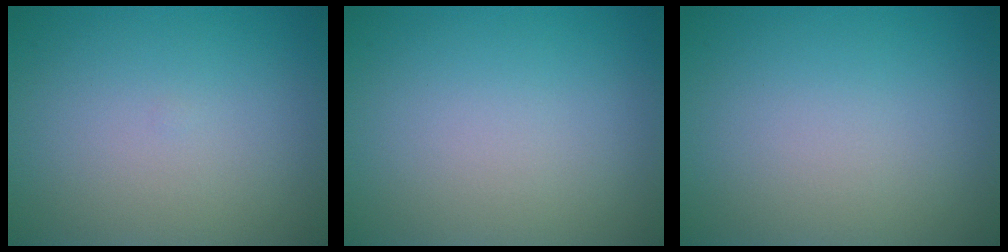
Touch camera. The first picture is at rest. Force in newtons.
{"total": 0.0}
{"total": 0.0}